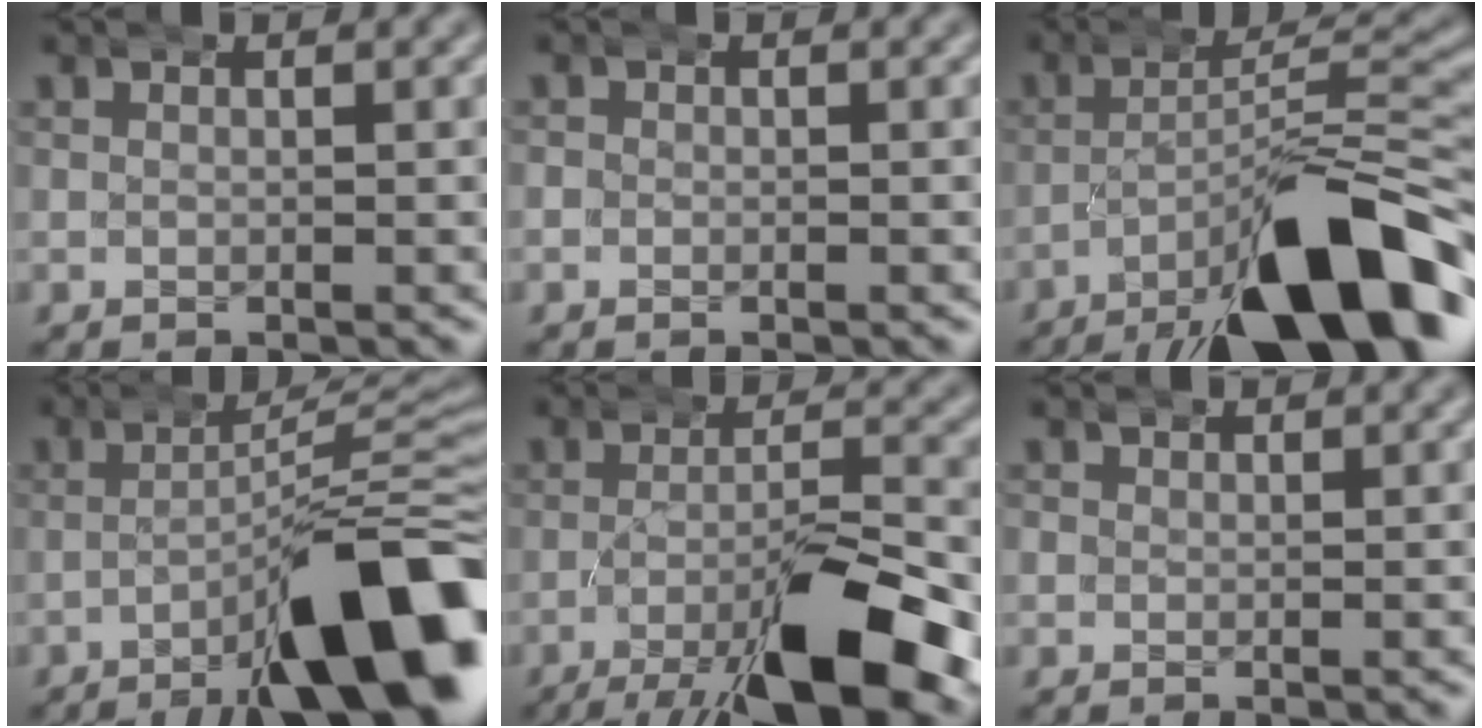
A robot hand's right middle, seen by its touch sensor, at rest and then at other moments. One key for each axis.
{"total": 1.0, "fx": -0.4, "fy": 0.9, "fz": 0.3, "tx": -0.009, "ty": 0.004, "tz": -0.008}
{"total": 12.0, "fx": -7.5, "fy": 2.5, "fz": 9.1, "tx": -0.129, "ty": 0.005, "tz": -0.112}
{"total": 10.8, "fx": -5.1, "fy": 2.1, "fz": 9.3, "tx": -0.121, "ty": 0.015, "tz": -0.080}
{"total": 10.7, "fx": -4.7, "fy": 3.4, "fz": 9.0, "tx": -0.137, "ty": -0.021, "tz": -0.066}
{"total": 0.5, "fx": 0.3, "fy": 0.4, "fz": -0.1, "tx": 0.000, "ty": -0.002, "tz": 0.007}